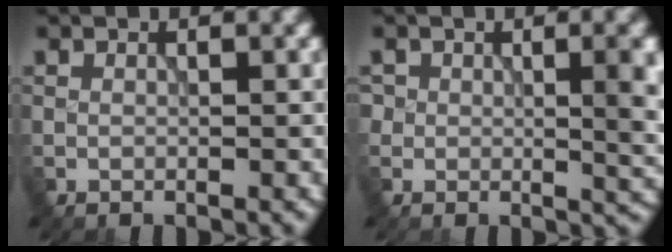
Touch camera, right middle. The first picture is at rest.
{"total": 4.6, "force": [0.7, 2.3, 3.9], "torque": [-0.045, -0.005, 0.011]}